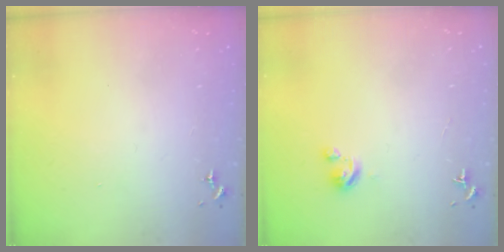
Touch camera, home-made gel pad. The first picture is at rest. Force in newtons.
{"total": 3.4, "press": 3.3, "slide": 0.3}